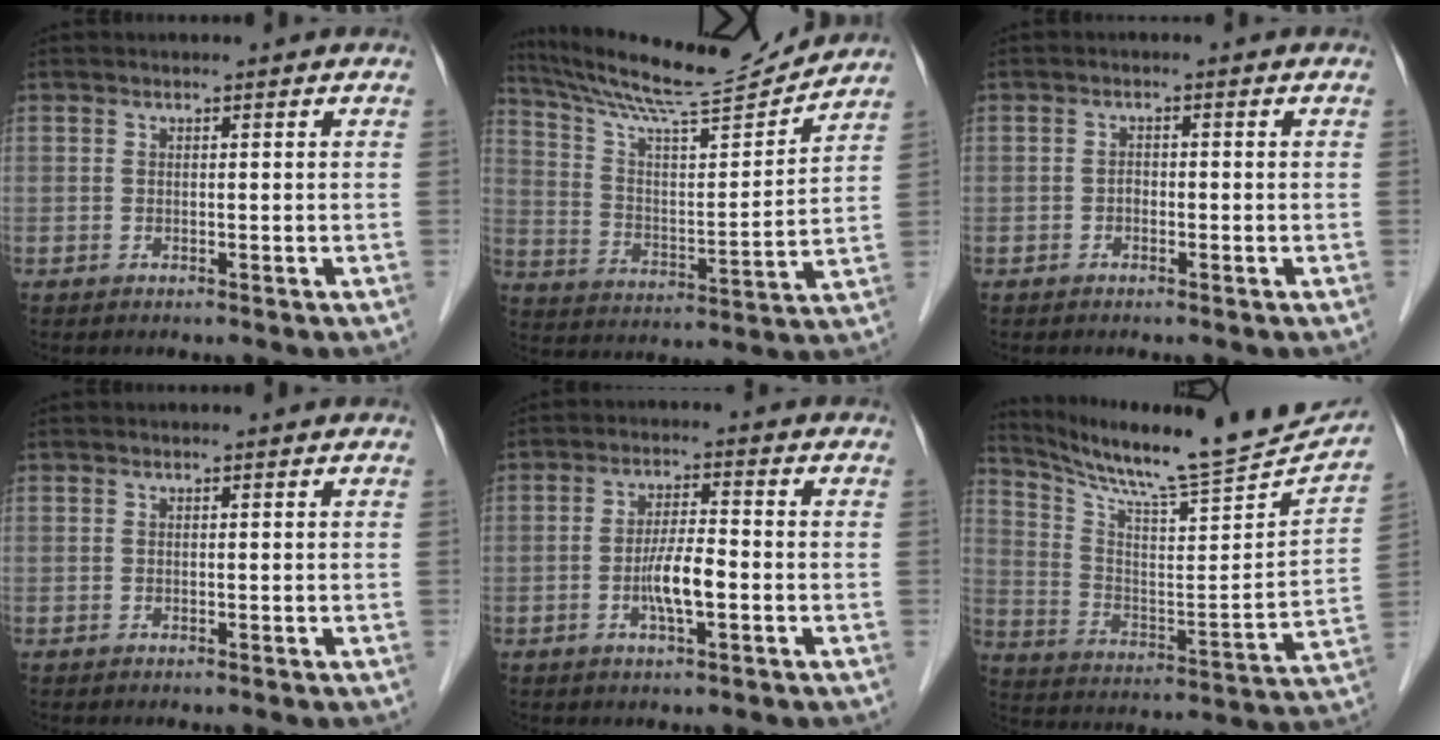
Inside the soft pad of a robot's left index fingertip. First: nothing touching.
{"total": 17.1, "force": [16.2, 0.1, 5.6], "torque": [-0.107, -0.014, 0.262]}
{"total": 1.0, "force": [-0.7, 0.6, 0.5], "torque": [-0.006, 0.001, -0.013]}
{"total": 0.0}
{"total": 5.3, "force": [-1.8, 0.8, 5.0], "torque": [-0.099, -0.002, -0.032]}
{"total": 20.9, "force": [19.5, 0.2, 7.6], "torque": [-0.136, -0.063, 0.291]}